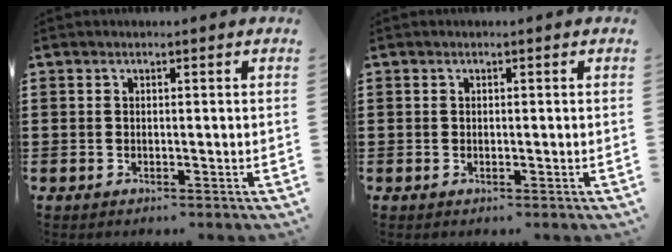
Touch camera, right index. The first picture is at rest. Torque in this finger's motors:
{"motor_torque": [-0.56, 1.21, 0.04, -0.01]}